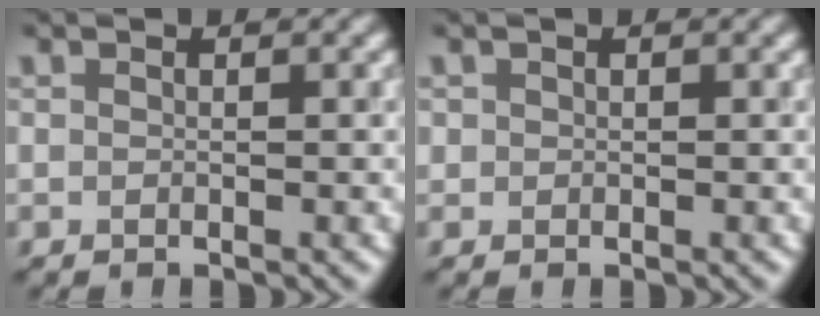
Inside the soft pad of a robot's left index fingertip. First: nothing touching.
{"total": 0.5, "force": [0.1, 0.5, 0.0], "torque": [0.006, 0.001, -0.001]}